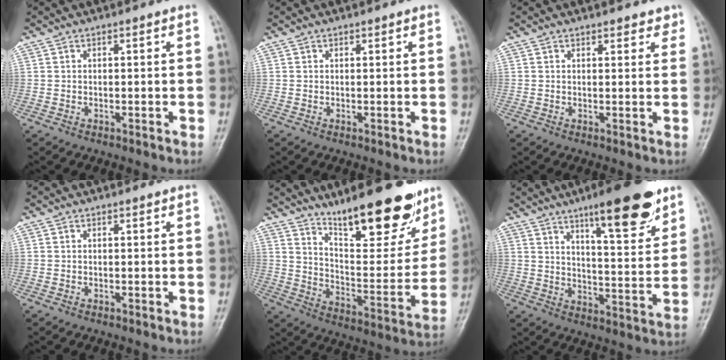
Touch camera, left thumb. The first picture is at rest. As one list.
[{"total": 0.0}, {"total": 2.6, "force": [2.1, 1.2, 0.9], "torque": [0.013, -0.007, 0.021]}, {"total": 0.0}, {"total": 21.2, "force": [15.1, 6.5, 13.4], "torque": [-0.149, -0.092, 0.240]}, {"total": 16.5, "force": [10.5, 4.1, 12.0], "torque": [-0.147, -0.059, 0.161]}]